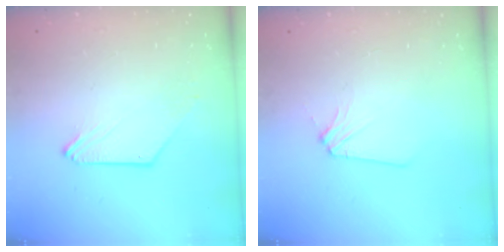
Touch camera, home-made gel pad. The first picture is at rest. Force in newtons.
{"total": 2.3, "press": 2.3, "slide": 0.3}